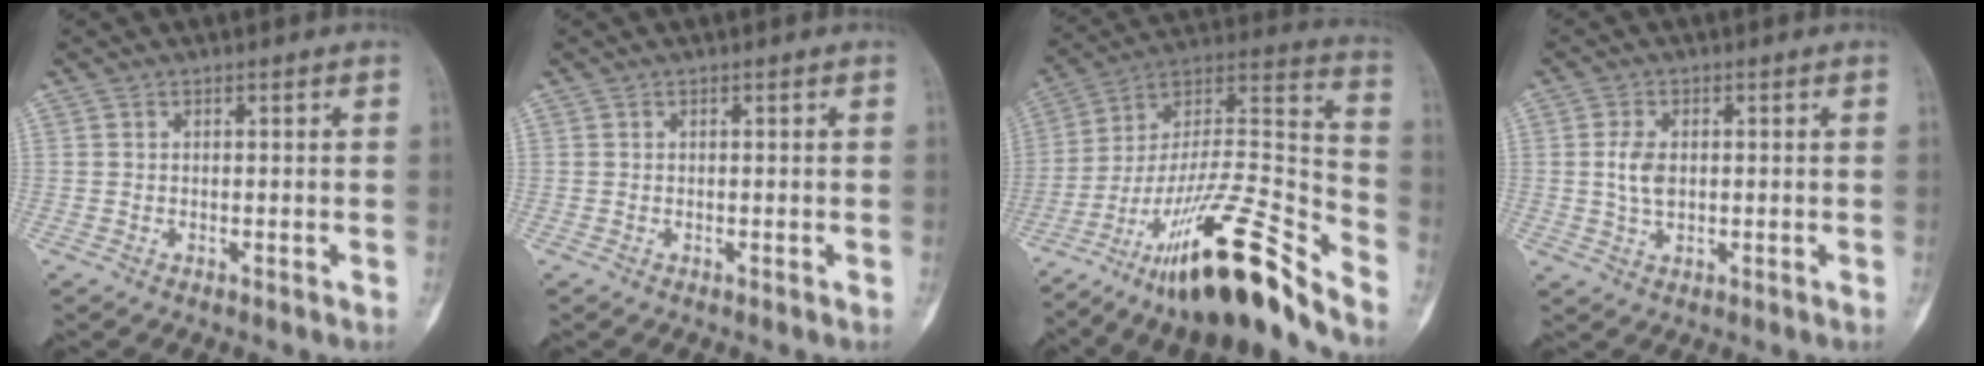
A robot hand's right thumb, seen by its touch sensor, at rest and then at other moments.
{"total": 0.0}
{"total": 26.8, "force": [-18.7, 5.0, 18.6], "torque": [-0.288, 0.096, -0.319]}
{"total": 4.5, "force": [0.3, 2.7, 3.5], "torque": [-0.067, -0.001, 0.008]}